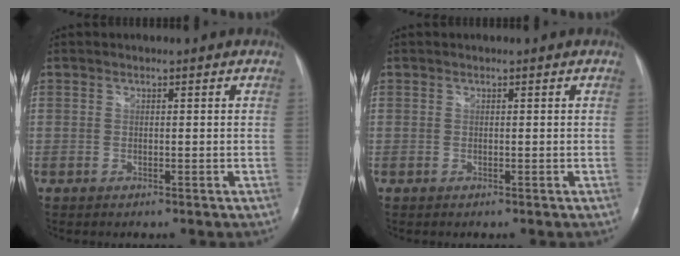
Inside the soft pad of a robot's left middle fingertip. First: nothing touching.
{"total": 0.0}